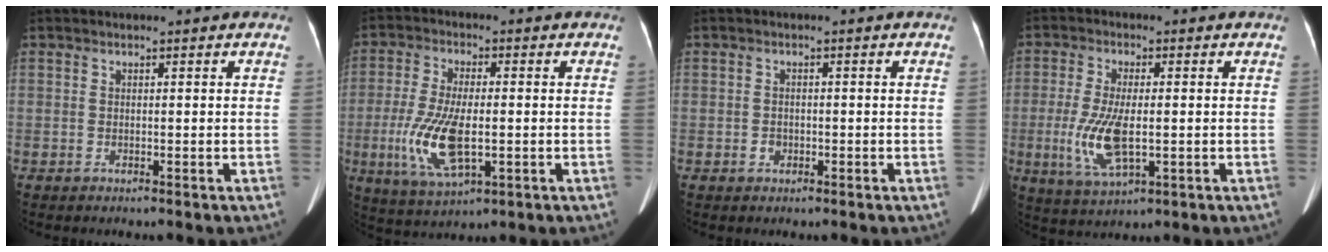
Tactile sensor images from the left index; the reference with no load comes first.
{"total": 10.5, "force": [-2.1, 3.6, 9.6], "torque": [-0.208, -0.010, -0.033]}
{"total": 1.4, "force": [-0.6, 1.1, 0.5], "torque": [-0.012, 0.002, -0.009]}
{"total": 8.4, "force": [-1.3, 2.7, 7.8], "torque": [-0.175, -0.012, -0.020]}